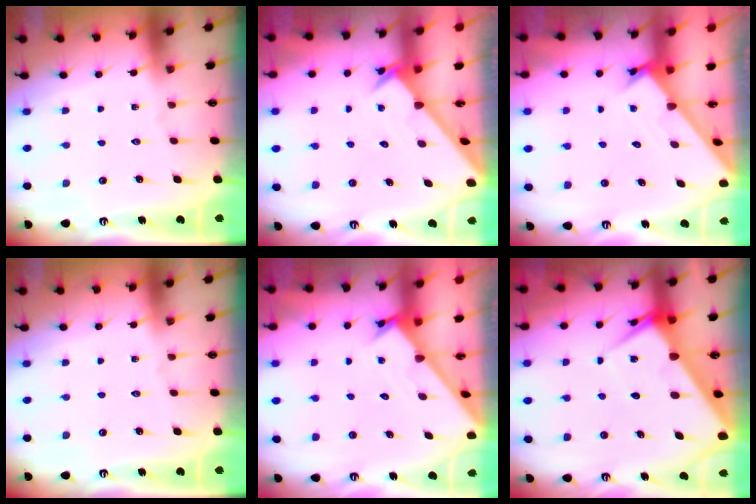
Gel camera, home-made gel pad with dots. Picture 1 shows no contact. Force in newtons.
{"total": 2.2, "press": 2.2, "slide": 0.2}
{"total": 1.6, "press": 1.6, "slide": 0.1}
{"total": 0.0}
{"total": 1.7, "press": 1.7, "slide": 0.1}
{"total": 8.3, "press": 8.3, "slide": 0.8}